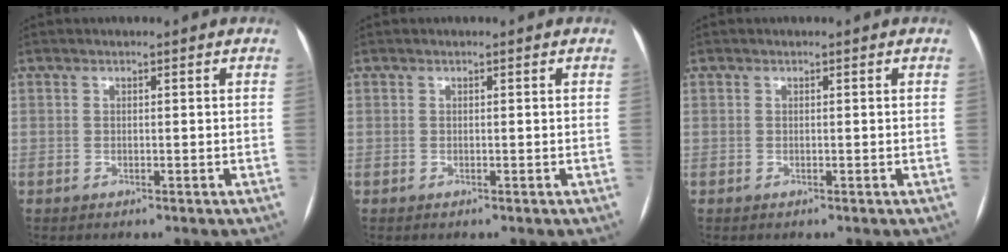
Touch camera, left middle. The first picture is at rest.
{"total": 0.0}
{"total": 0.0}